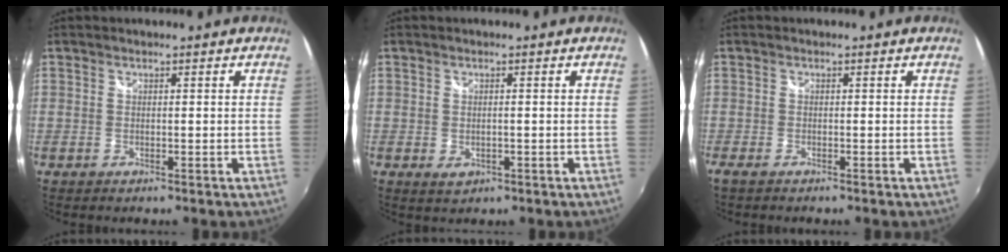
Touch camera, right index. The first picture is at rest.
{"total": 2.5, "force": [-0.5, 1.5, 2.0], "torque": [-0.035, -0.006, -0.003]}
{"total": 1.6, "force": [-1.4, 0.3, 0.8], "torque": [-0.018, -0.008, -0.027]}